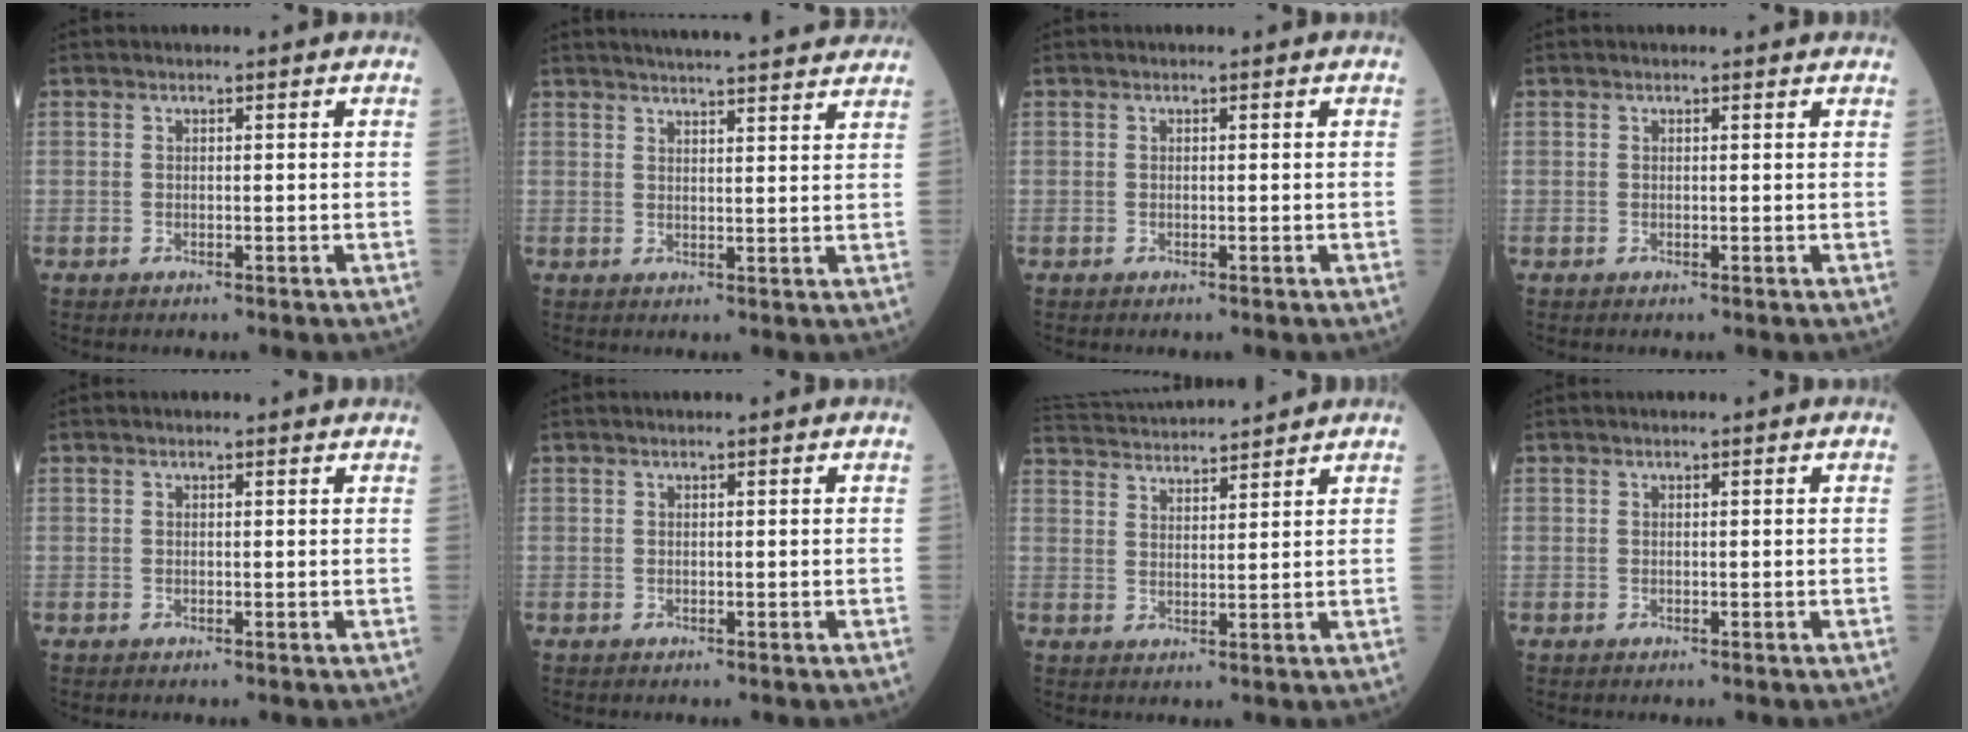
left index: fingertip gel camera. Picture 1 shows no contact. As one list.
[{"total": 15.1, "force": [13.9, 1.1, 5.8], "torque": [-0.080, 0.016, 0.170]}, {"total": 0.0}, {"total": 1.1, "force": [1.1, 0.1, 0.1], "torque": [-0.011, 0.002, 0.006]}, {"total": 1.6, "force": [1.5, 0.1, 0.2], "torque": [-0.010, 0.004, 0.011]}, {"total": 0.0}, {"total": 12.4, "force": [11.9, 0.8, 3.5], "torque": [-0.078, 0.037, 0.190]}, {"total": 0.0}]